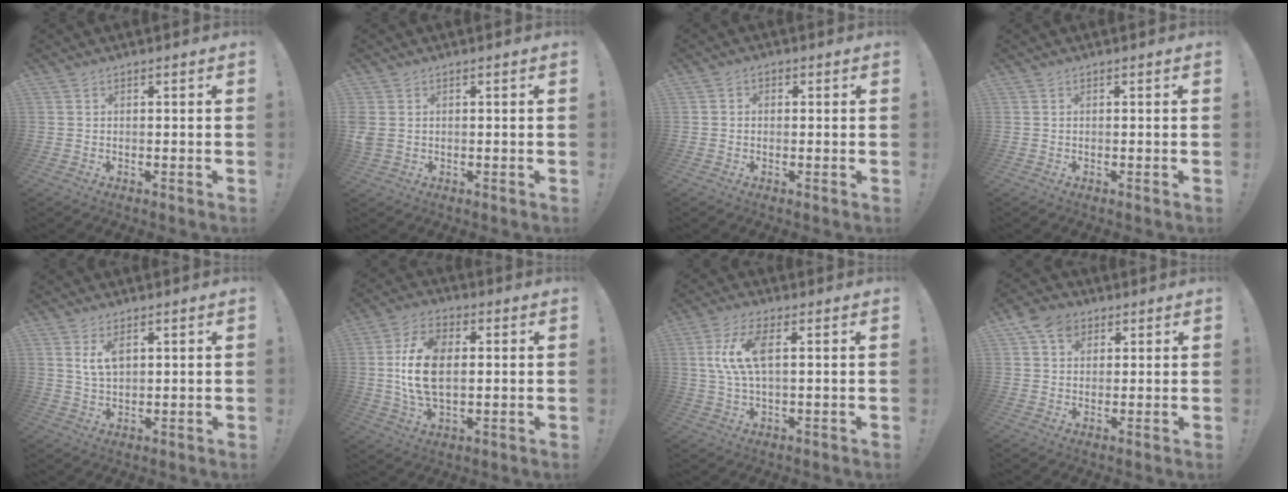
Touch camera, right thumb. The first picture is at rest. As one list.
[{"total": 3.4, "force": [0.7, 2.6, 2.1], "torque": [-0.038, 0.000, 0.015]}, {"total": 1.6, "force": [-0.8, 1.3, 0.4], "torque": [-0.004, 0.007, -0.015]}, {"total": 0.0}, {"total": 5.6, "force": [2.4, 3.0, 4.1], "torque": [-0.069, -0.006, 0.043]}, {"total": 14.6, "force": [1.2, 8.7, 11.6], "torque": [-0.218, 0.002, 0.021]}, {"total": 10.5, "force": [1.9, 4.2, 9.4], "torque": [-0.182, -0.003, 0.033]}, {"total": 7.3, "force": [3.5, 5.6, 3.2], "torque": [-0.049, -0.004, 0.068]}]